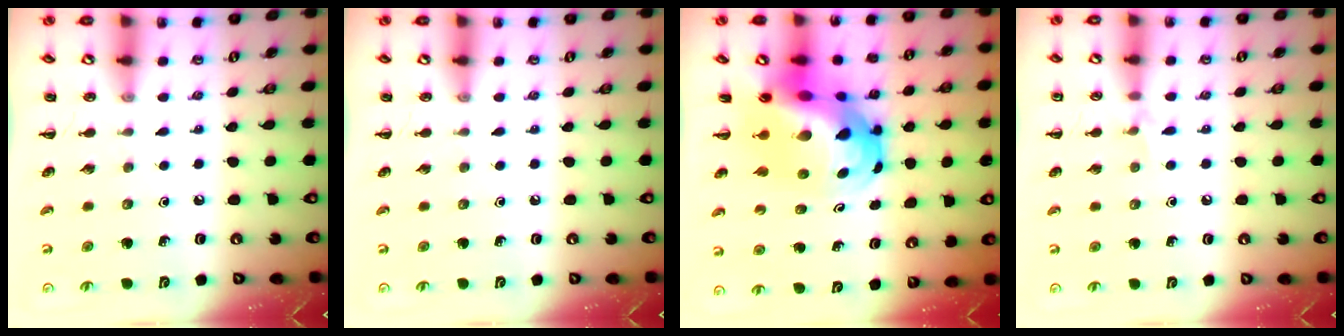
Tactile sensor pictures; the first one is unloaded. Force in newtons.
{"total": 0.0}
{"total": 11.8, "press": 11.3, "slide": 3.4}
{"total": 3.5, "press": 3.3, "slide": 1.3}